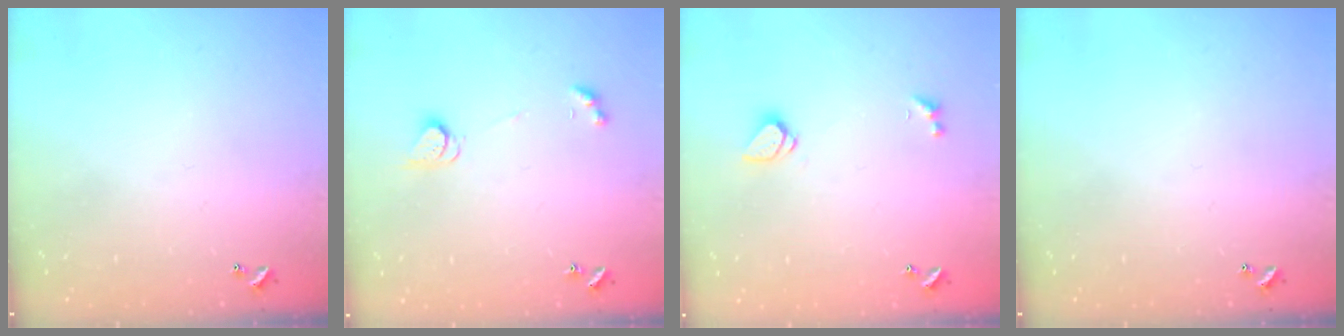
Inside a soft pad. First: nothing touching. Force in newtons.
{"total": 2.5, "press": 2.4, "slide": 0.3}
{"total": 1.3, "press": 1.2, "slide": 0.4}
{"total": 0.0}